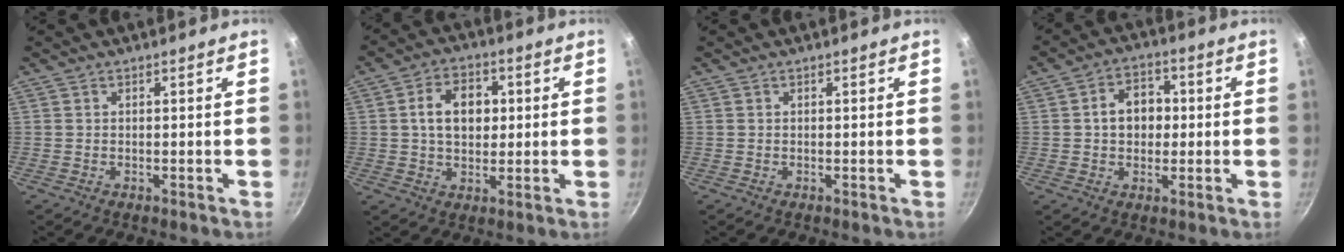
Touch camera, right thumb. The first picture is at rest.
{"total": 9.3, "force": [1.4, 6.5, 6.5], "torque": [-0.084, 0.009, 0.016]}
{"total": 0.0}
{"total": 7.7, "force": [0.4, 5.8, 5.0], "torque": [-0.044, 0.014, 0.000]}